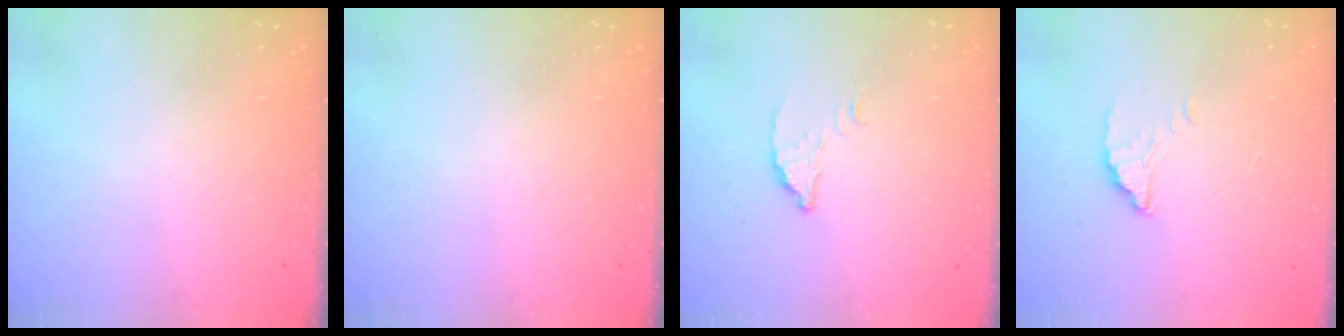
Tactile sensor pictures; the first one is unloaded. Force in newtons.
{"total": 0.0}
{"total": 2.7, "press": 2.7, "slide": 0.3}
{"total": 2.1, "press": 2.1, "slide": 0.2}